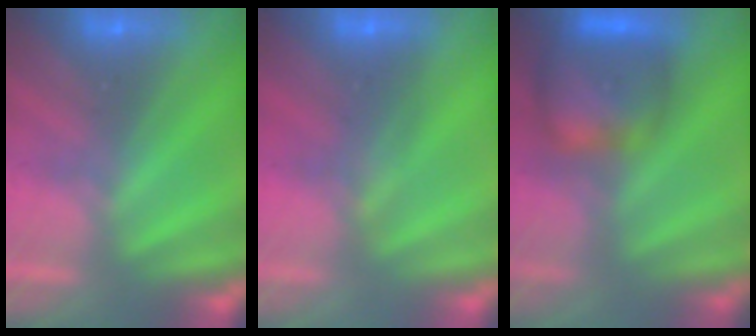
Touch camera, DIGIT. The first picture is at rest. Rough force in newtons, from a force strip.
{"total": 1.6}
{"total": 9.2}